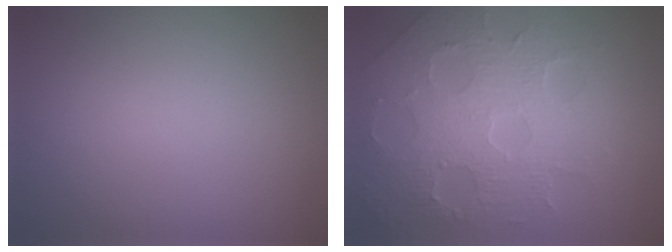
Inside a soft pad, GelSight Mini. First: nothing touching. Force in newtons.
{"total": 8.2, "press": 5.6, "slide": 6.0}